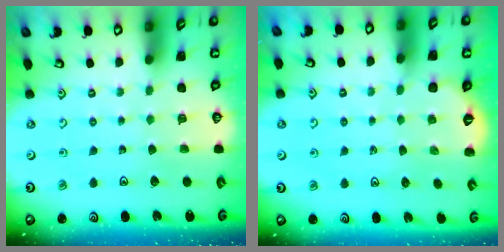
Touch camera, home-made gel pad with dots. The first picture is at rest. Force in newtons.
{"total": 2.6, "press": 1.9, "slide": 1.9}